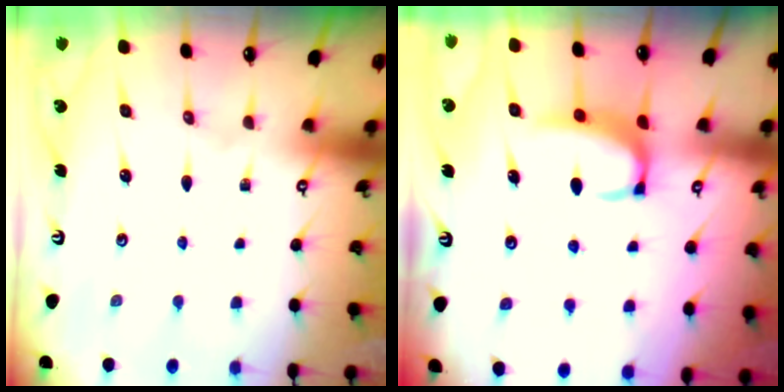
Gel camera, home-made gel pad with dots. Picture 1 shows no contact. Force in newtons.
{"total": 2.1, "press": 2.1, "slide": 0.6}